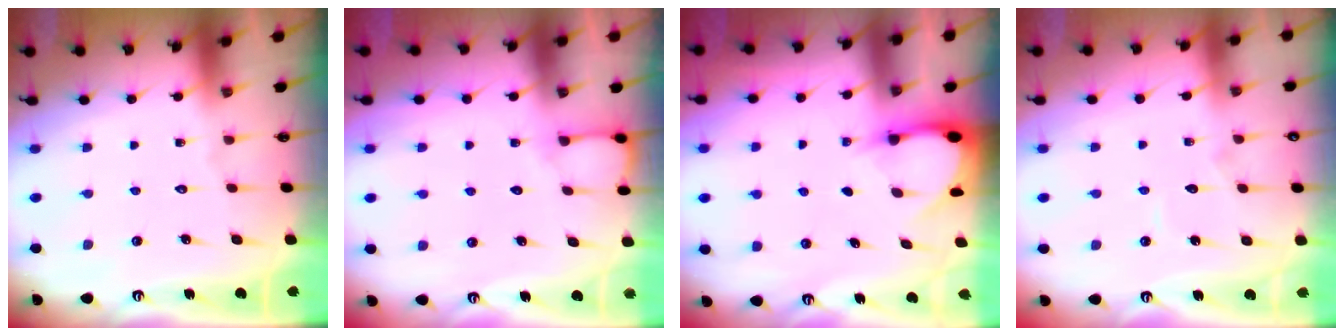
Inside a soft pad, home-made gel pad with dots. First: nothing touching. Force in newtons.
{"total": 4.2, "press": 4.1, "slide": 0.3}
{"total": 2.9, "press": 2.9, "slide": 0.3}
{"total": 4.7, "press": 4.6, "slide": 0.4}